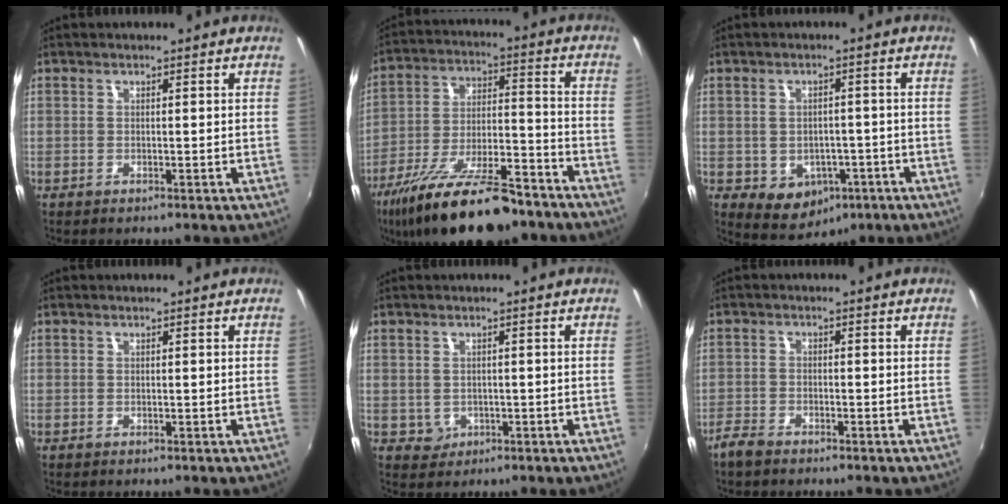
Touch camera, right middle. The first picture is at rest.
{"total": 21.4, "force": [-15.5, 7.0, 13.0], "torque": [-0.237, -0.023, -0.241]}
{"total": 7.7, "force": [-3.1, 6.2, 3.3], "torque": [-0.072, 0.004, -0.022]}
{"total": 0.0}
{"total": 2.2, "force": [-0.2, 2.1, 0.6], "torque": [-0.010, 0.000, 0.001]}
{"total": 3.4, "force": [-3.0, 1.1, 1.3], "torque": [-0.044, -0.004, -0.060]}